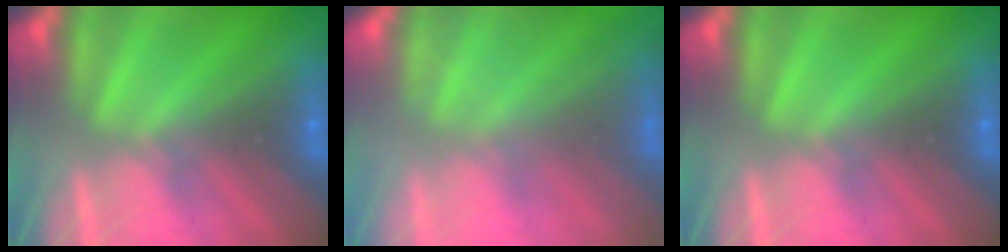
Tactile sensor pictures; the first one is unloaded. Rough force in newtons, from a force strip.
{"total": 2.0}
{"total": 0.0}